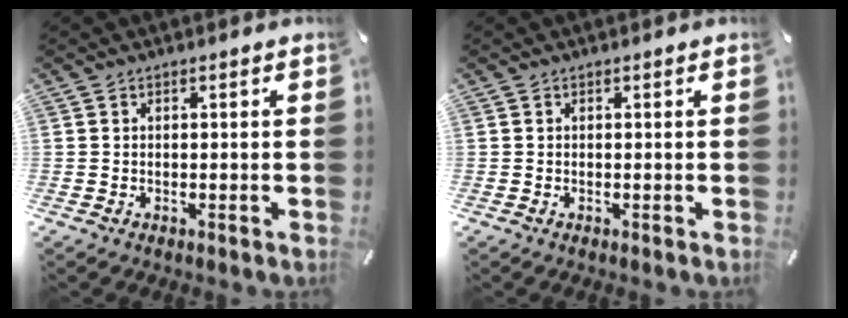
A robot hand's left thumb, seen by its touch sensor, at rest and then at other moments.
{"total": 0.0}